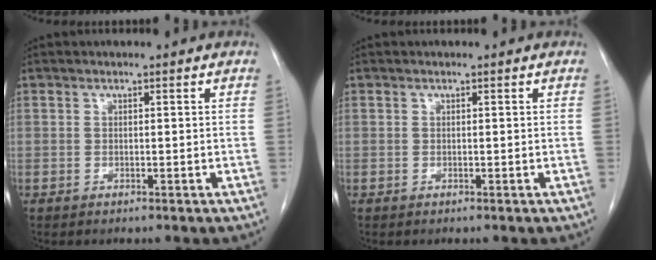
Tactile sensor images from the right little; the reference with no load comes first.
{"total": 0.0}